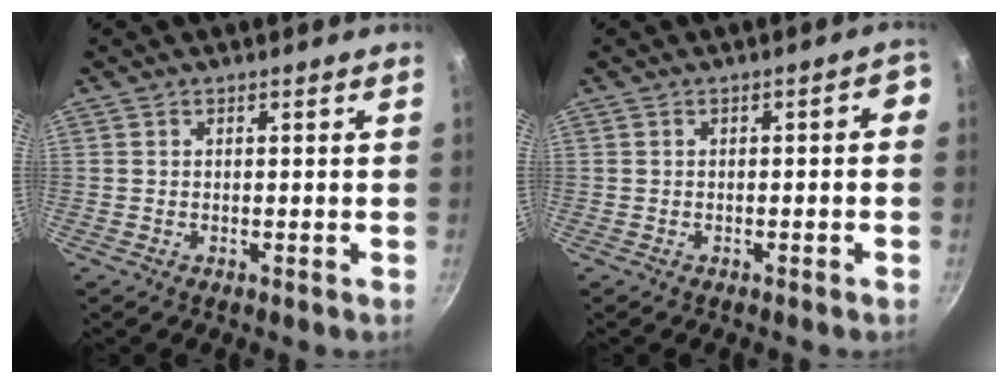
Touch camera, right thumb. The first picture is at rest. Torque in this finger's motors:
{"motor_torque": [0.51, 0.08, 0.42, 0.06, -0.01]}